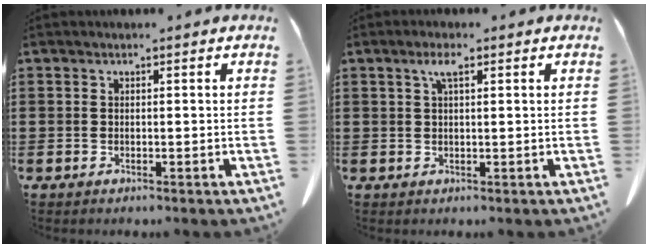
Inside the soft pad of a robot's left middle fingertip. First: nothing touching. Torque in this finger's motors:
{"motor_torque": [1.00, 0.67, 0.08, 0.09]}